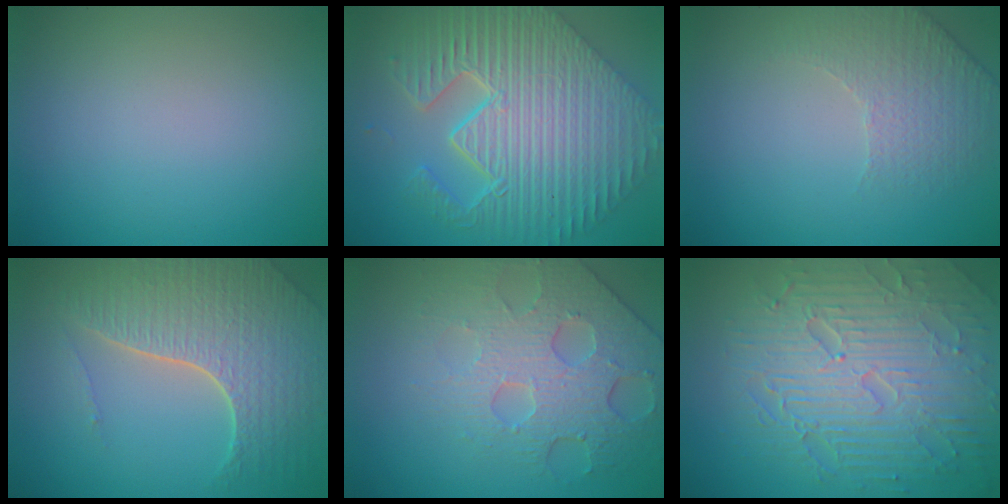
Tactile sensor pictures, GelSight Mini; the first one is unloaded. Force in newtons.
{"total": 11.6, "press": 7.8, "slide": 8.5}
{"total": 1.9, "press": 1.6, "slide": 1.0}
{"total": 7.2, "press": 5.2, "slide": 5.0}
{"total": 5.2, "press": 4.6, "slide": 2.3}
{"total": 10.0, "press": 6.5, "slide": 7.6}